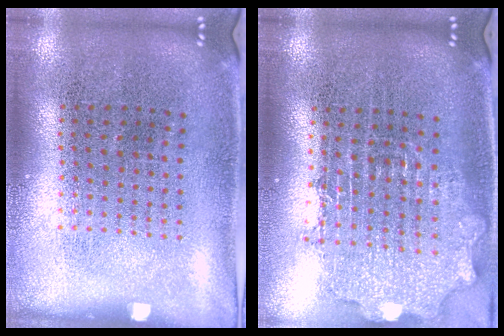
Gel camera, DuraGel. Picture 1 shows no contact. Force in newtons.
{"total": 1.9, "press": 1.5, "slide": 1.1}